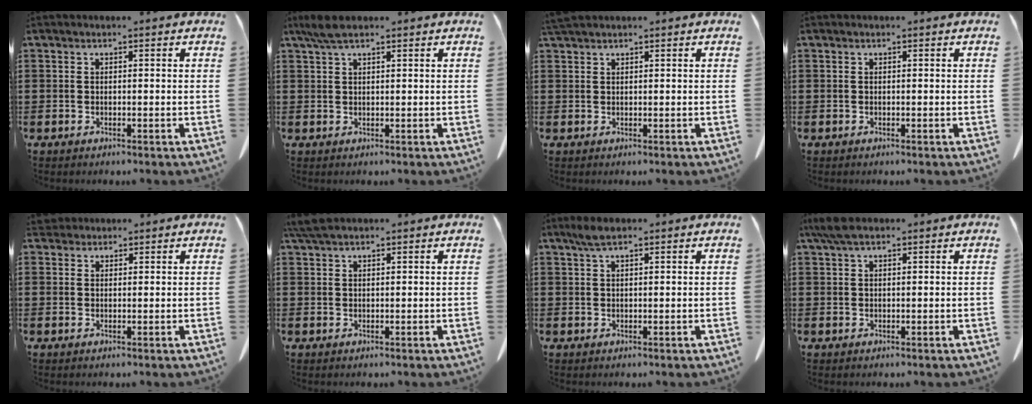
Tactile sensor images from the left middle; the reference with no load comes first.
{"total": 3.1, "force": [2.0, 0.8, 2.3], "torque": [-0.050, 0.002, 0.037]}
{"total": 1.5, "force": [1.4, 0.1, 0.6], "torque": [-0.016, -0.002, 0.028]}
{"total": 0.0}
{"total": 2.0, "force": [1.8, 0.8, 0.3], "torque": [-0.012, 0.004, 0.037]}
{"total": 2.9, "force": [2.2, 0.7, 1.8], "torque": [-0.042, 0.002, 0.043]}
{"total": 2.6, "force": [1.6, 0.5, 2.0], "torque": [-0.042, 0.001, 0.029]}
{"total": 3.3, "force": [1.9, 1.1, 2.4], "torque": [-0.053, 0.002, 0.037]}